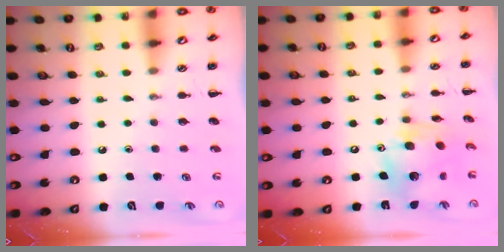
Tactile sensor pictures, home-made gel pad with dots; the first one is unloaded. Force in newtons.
{"total": 12.9, "press": 12.8, "slide": 1.6}